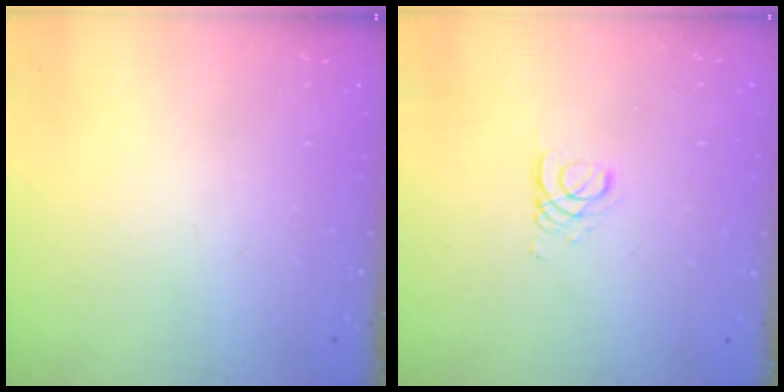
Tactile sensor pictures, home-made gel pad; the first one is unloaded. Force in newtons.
{"total": 2.7, "press": 2.7, "slide": 0.3}